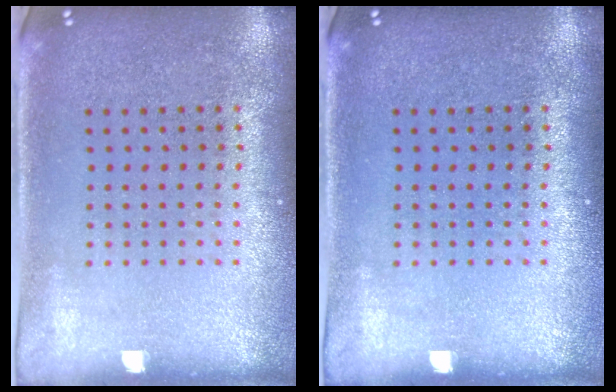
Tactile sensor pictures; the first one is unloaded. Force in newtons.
{"total": 0.0}